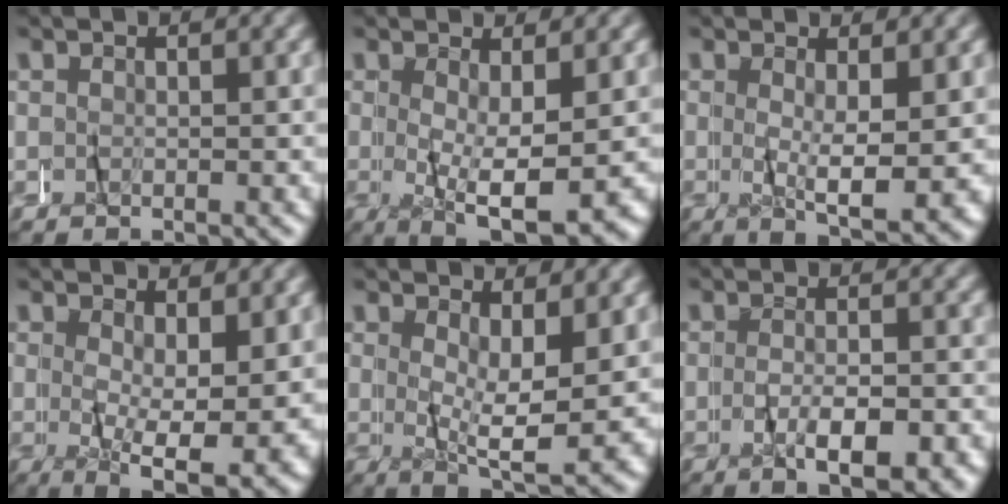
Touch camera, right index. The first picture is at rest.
{"total": 6.7, "force": [-1.6, 2.4, 6.1], "torque": [-0.089, -0.019, -0.019]}
{"total": 5.1, "force": [-0.4, 0.9, 5.0], "torque": [-0.076, -0.011, -0.004]}
{"total": 7.0, "force": [-1.0, 2.4, 6.5], "torque": [-0.094, -0.025, -0.009]}
{"total": 6.1, "force": [0.3, 1.6, 5.9], "torque": [-0.086, -0.016, 0.007]}
{"total": 5.2, "force": [-2.2, 2.0, 4.3], "torque": [-0.069, -0.007, -0.035]}